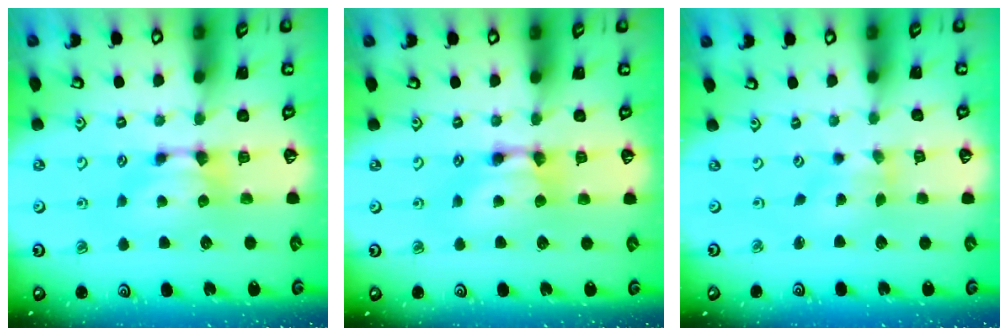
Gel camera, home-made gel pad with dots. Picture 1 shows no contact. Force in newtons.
{"total": 2.0, "press": 2.0, "slide": 0.1}
{"total": 1.7, "press": 1.3, "slide": 1.1}